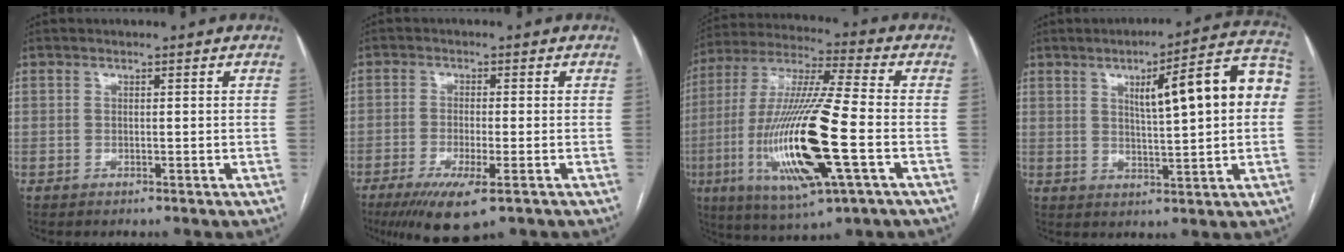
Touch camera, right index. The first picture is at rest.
{"total": 8.1, "force": [-4.6, 1.2, 6.6], "torque": [-0.118, -0.022, -0.074]}
{"total": 21.1, "force": [-5.4, 2.0, 20.3], "torque": [-0.433, -0.026, -0.097]}
{"total": 14.3, "force": [2.8, 1.8, 13.9], "torque": [-0.188, 0.032, 0.036]}